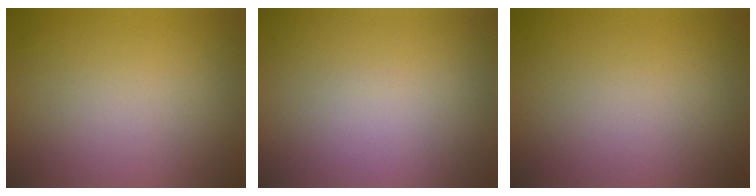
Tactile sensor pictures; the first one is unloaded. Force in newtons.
{"total": 0.0}
{"total": 0.0}